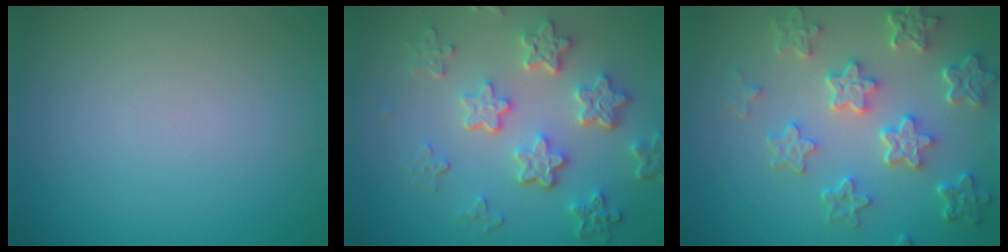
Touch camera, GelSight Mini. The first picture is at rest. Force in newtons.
{"total": 5.8, "press": 4.3, "slide": 3.8}
{"total": 6.2, "press": 4.8, "slide": 4.0}